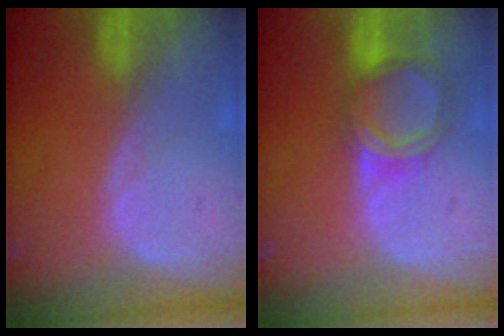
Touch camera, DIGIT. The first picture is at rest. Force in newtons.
{"total": 5.5, "press": 5.4, "slide": 1.2}